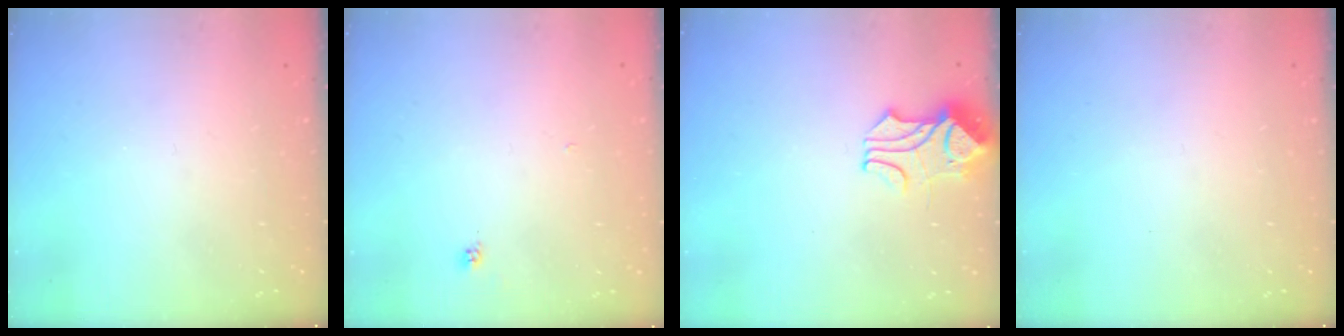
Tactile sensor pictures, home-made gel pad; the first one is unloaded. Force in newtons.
{"total": 1.9, "press": 1.9, "slide": 0.1}
{"total": 1.7, "press": 1.3, "slide": 1.1}
{"total": 0.0}